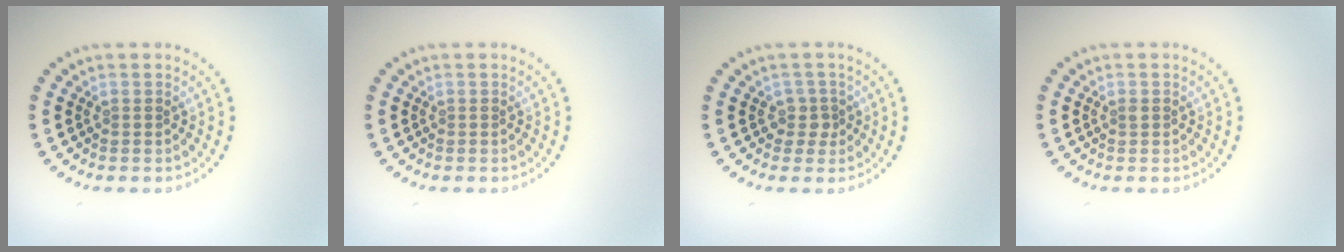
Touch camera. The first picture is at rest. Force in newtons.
{"total": 0.0}
{"total": 1.5, "press": 1.2, "slide": 1.0}
{"total": 0.5, "press": 0.5, "slide": 0.1}